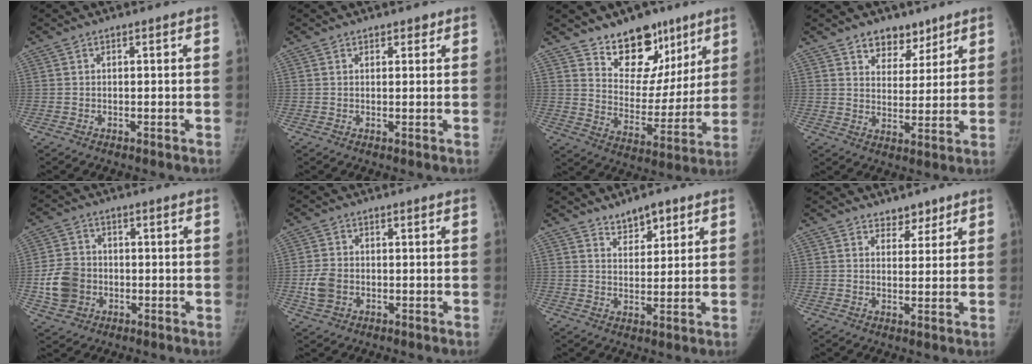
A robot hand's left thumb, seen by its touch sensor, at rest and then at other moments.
{"total": 1.4, "force": [1.0, 0.9, 0.4], "torque": [0.009, -0.005, 0.010]}
{"total": 16.0, "force": [11.0, 9.6, 6.5], "torque": [-0.033, -0.065, 0.179]}
{"total": 7.2, "force": [5.1, 4.5, 2.3], "torque": [0.000, -0.032, 0.085]}
{"total": 8.9, "force": [-1.9, 7.5, 4.3], "torque": [-0.069, 0.013, -0.034]}
{"total": 5.0, "force": [-1.1, 3.9, 3.0], "torque": [-0.060, 0.006, -0.019]}
{"total": 4.8, "force": [3.6, 2.4, 2.1], "torque": [-0.013, -0.026, 0.061]}
{"total": 3.2, "force": [2.6, 1.8, 0.5], "torque": [0.016, -0.017, 0.037]}